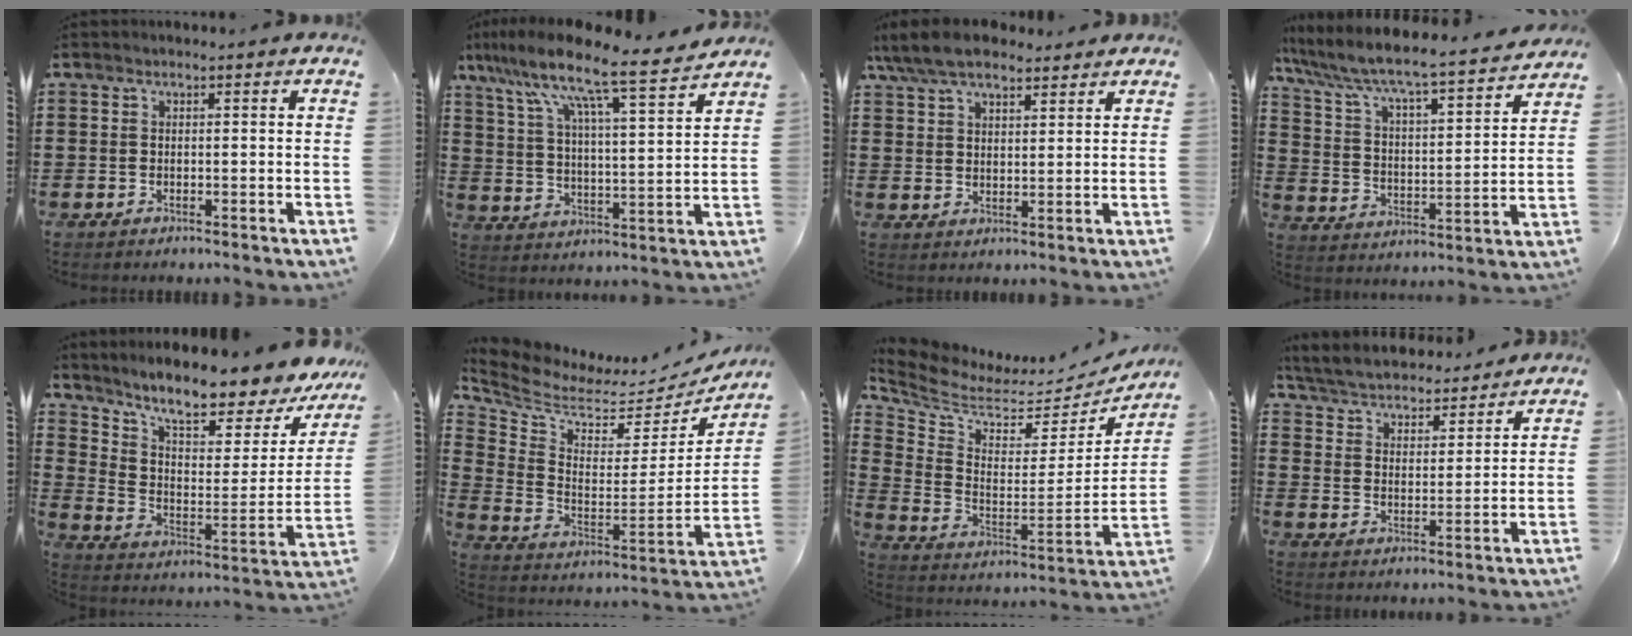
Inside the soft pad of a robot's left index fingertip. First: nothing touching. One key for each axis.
{"total": 10.5, "fx": 8.7, "fy": 0.2, "fz": 5.9, "tx": -0.140, "ty": -0.061, "tz": 0.137}
{"total": 7.5, "fx": 6.2, "fy": 2.4, "fz": 3.4, "tx": -0.085, "ty": -0.007, "tz": 0.118}
{"total": 5.5, "fx": 4.9, "fy": 0.2, "fz": 2.4, "tx": -0.073, "ty": -0.051, "tz": 0.071}
{"total": 9.1, "fx": 8.1, "fy": 1.1, "fz": 4.1, "tx": -0.093, "ty": -0.077, "tz": 0.130}
{"total": 4.2, "fx": 3.6, "fy": 1.8, "fz": 1.2, "tx": -0.053, "ty": -0.051, "tz": 0.057}
{"total": 4.4, "fx": 3.8, "fy": 1.8, "fz": 1.2, "tx": -0.054, "ty": -0.051, "tz": 0.063}
{"total": 4.5, "fx": 4.5, "fy": 0.3, "fz": 0.3, "tx": -0.032, "ty": -0.034, "tz": 0.074}